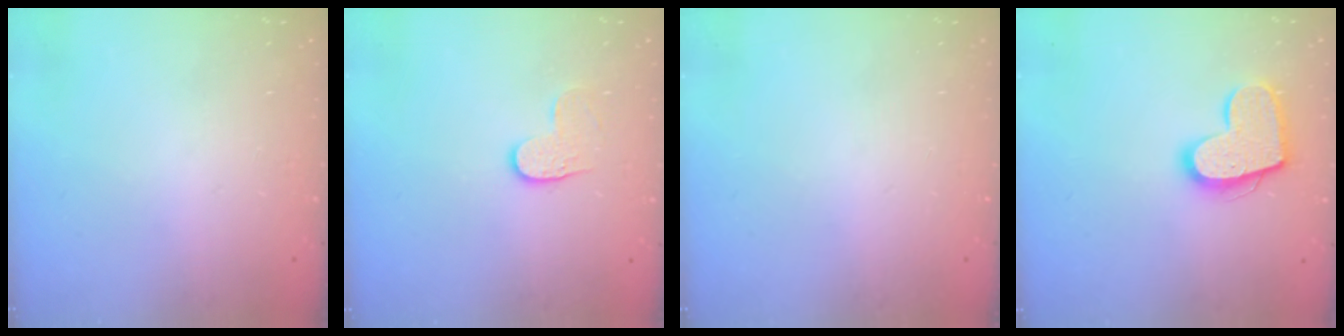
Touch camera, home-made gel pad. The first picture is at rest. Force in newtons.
{"total": 4.7, "press": 4.7, "slide": 0.4}
{"total": 0.0}
{"total": 13.9, "press": 13.9, "slide": 0.9}